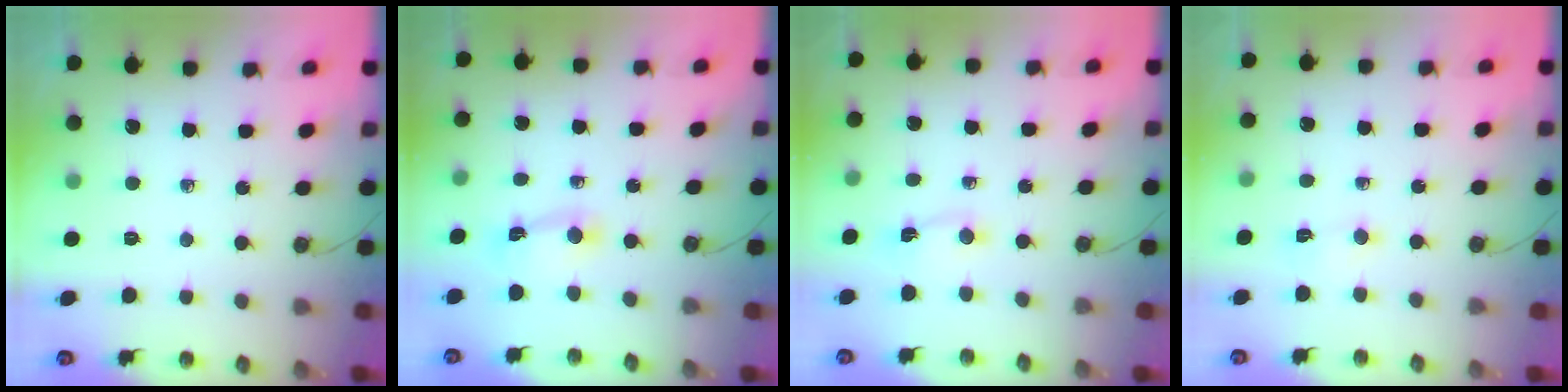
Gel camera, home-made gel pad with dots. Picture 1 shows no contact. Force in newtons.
{"total": 3.0, "press": 3.0, "slide": 0.3}
{"total": 1.1, "press": 1.0, "slide": 0.4}
{"total": 3.2, "press": 3.1, "slide": 0.4}